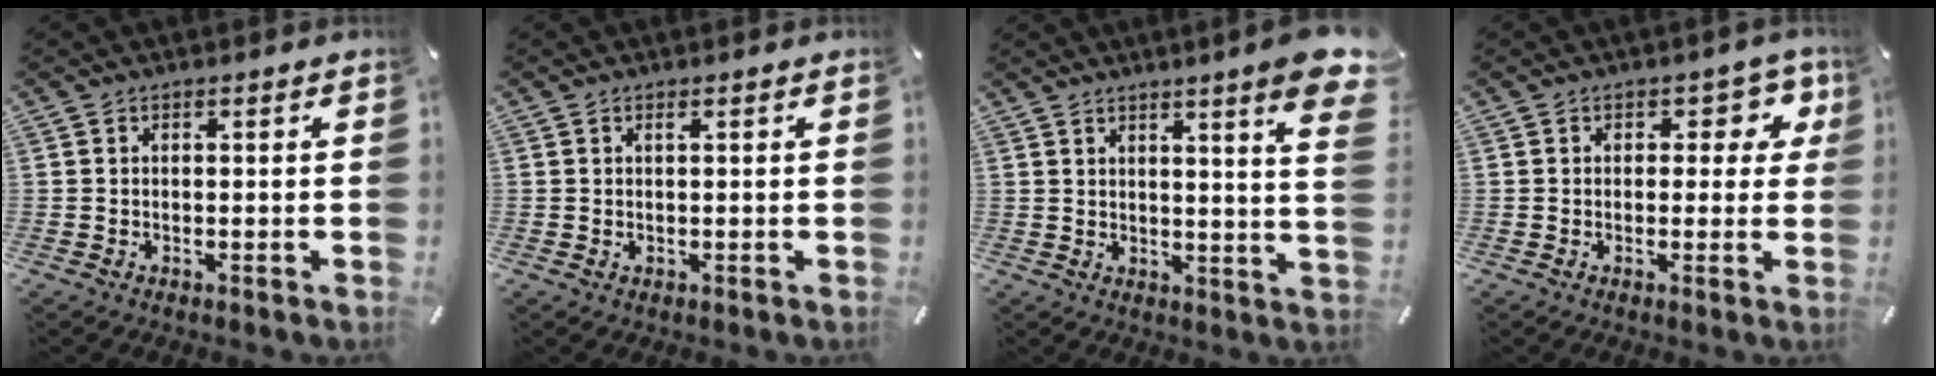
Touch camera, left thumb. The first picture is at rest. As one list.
[{"total": 0.9, "force": [0.4, 0.2, 0.7], "torque": [-0.013, 0.002, 0.007]}, {"total": 9.5, "force": [5.4, 0.6, 7.8], "torque": [-0.115, -0.036, 0.088]}, {"total": 6.0, "force": [2.0, 3.9, 4.1], "torque": [-0.030, -0.007, 0.025]}]